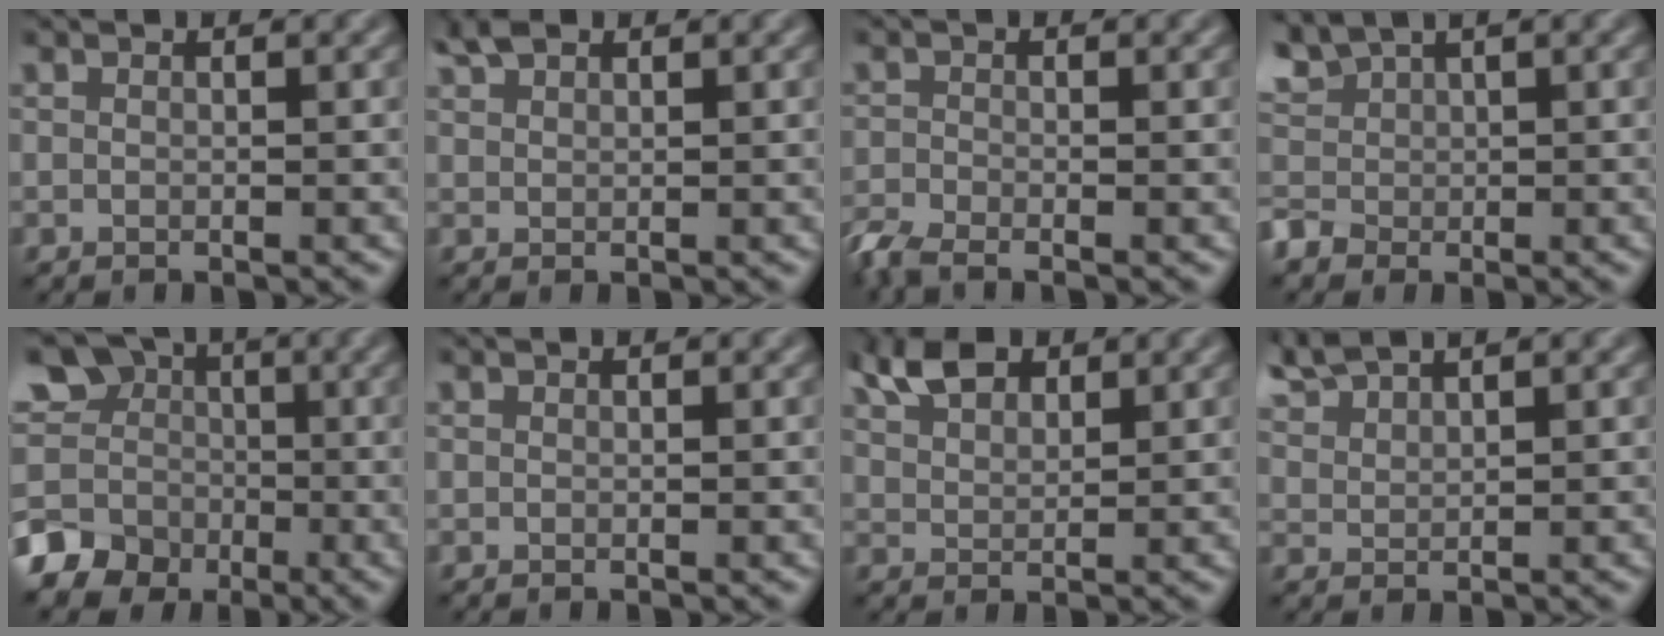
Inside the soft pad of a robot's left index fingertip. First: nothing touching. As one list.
[{"total": 2.0, "force": [1.7, 0.7, 0.8], "torque": [-0.015, 0.009, 0.036]}, {"total": 2.8, "force": [-2.3, 0.8, 1.4], "torque": [-0.034, -0.011, -0.059]}, {"total": 2.5, "force": [0.7, 2.2, 0.9], "torque": [-0.033, 0.008, 0.014]}, {"total": 8.9, "force": [-2.3, 7.8, 3.6], "torque": [-0.059, -0.011, -0.050]}, {"total": 0.0}, {"total": 4.2, "force": [3.0, 2.1, 2.2], "torque": [-0.046, 0.013, 0.057]}, {"total": 2.9, "force": [2.8, 0.3, 1.0], "torque": [-0.022, 0.012, 0.061]}]